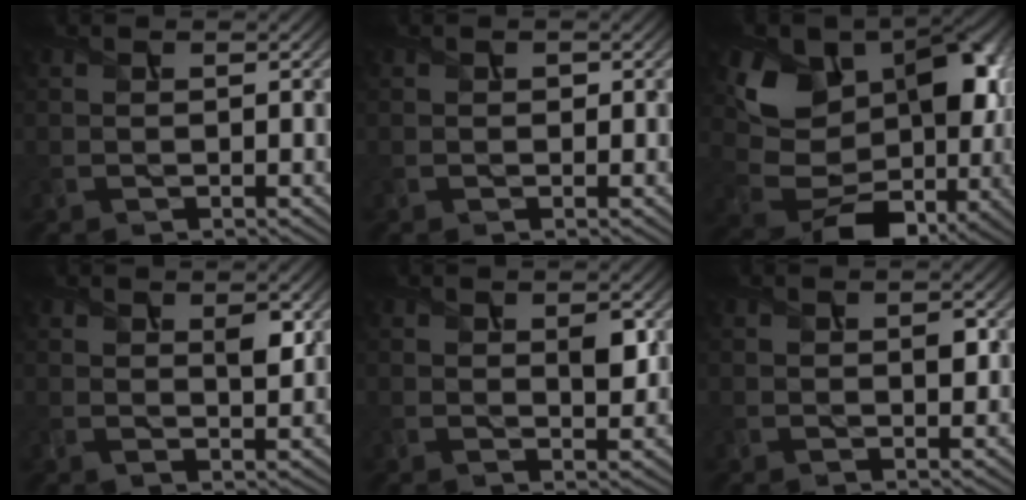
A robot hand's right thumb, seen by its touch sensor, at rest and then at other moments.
{"total": 0.5, "force": [0.1, 0.5, 0.2], "torque": [-0.001, -0.004, -0.001]}
{"total": 13.6, "force": [2.8, 9.9, 8.9], "torque": [-0.139, -0.017, 0.061]}
{"total": 3.2, "force": [1.6, 1.4, 2.4], "torque": [-0.047, -0.006, 0.033]}
{"total": 3.1, "force": [1.2, 1.4, 2.6], "torque": [-0.047, -0.005, 0.026]}
{"total": 1.9, "force": [0.6, 1.0, 1.4], "torque": [-0.026, -0.004, 0.014]}